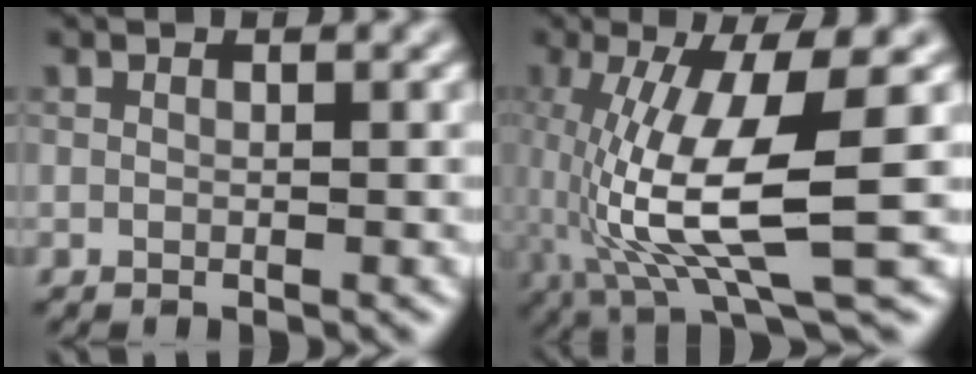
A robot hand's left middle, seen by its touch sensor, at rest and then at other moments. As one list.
[{"total": 9.8, "force": [-1.0, 2.3, 9.4], "torque": [-0.181, -0.009, -0.010]}]